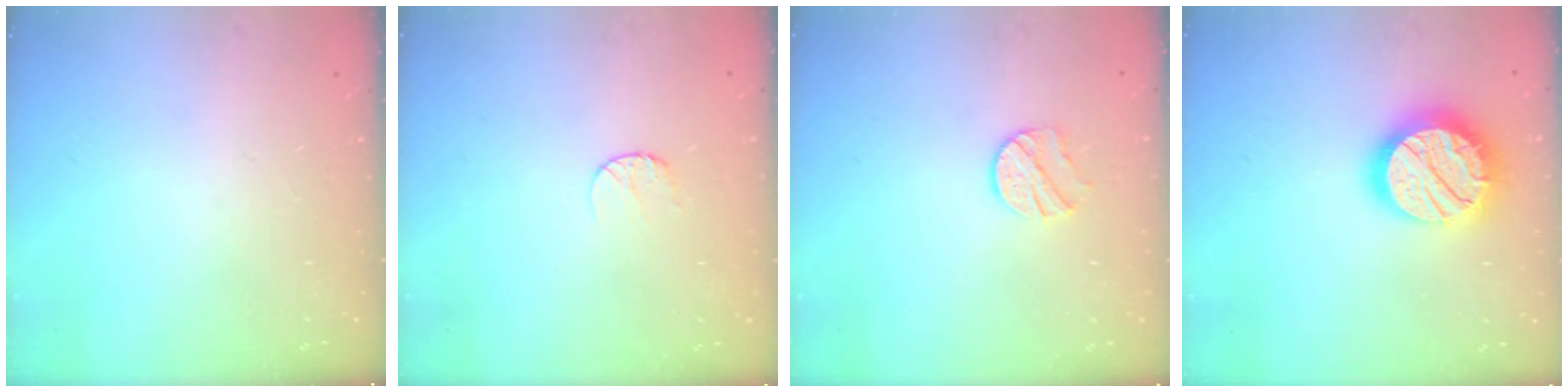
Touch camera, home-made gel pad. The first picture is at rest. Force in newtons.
{"total": 5.0, "press": 4.9, "slide": 0.5}
{"total": 8.9, "press": 8.9, "slide": 0.2}
{"total": 20.3, "press": 20.3, "slide": 1.6}